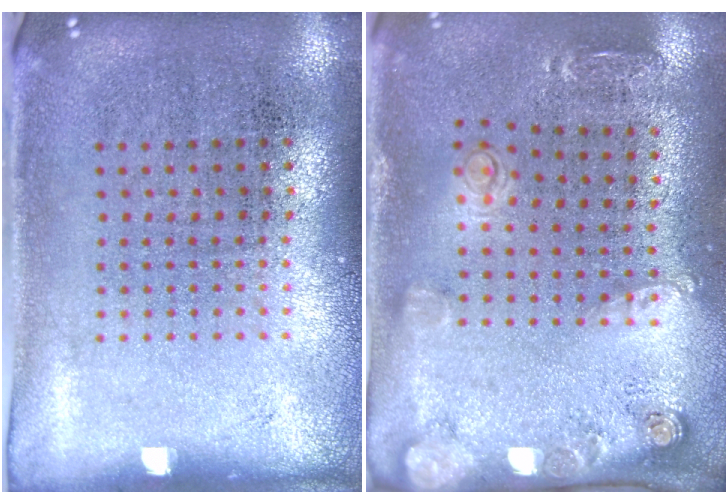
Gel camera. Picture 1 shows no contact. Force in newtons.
{"total": 1.7, "press": 1.4, "slide": 1.0}